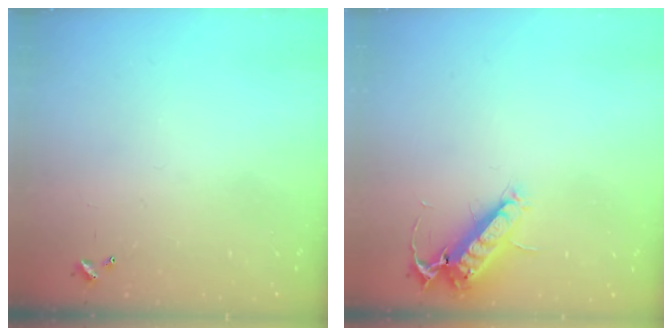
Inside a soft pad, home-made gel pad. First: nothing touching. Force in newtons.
{"total": 13.1, "press": 13.0, "slide": 2.0}